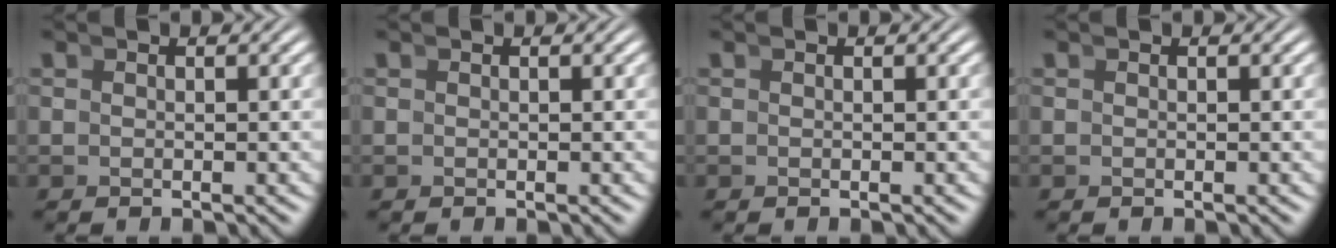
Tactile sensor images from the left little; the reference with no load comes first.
{"total": 0.0}
{"total": 0.0}
{"total": 0.0}